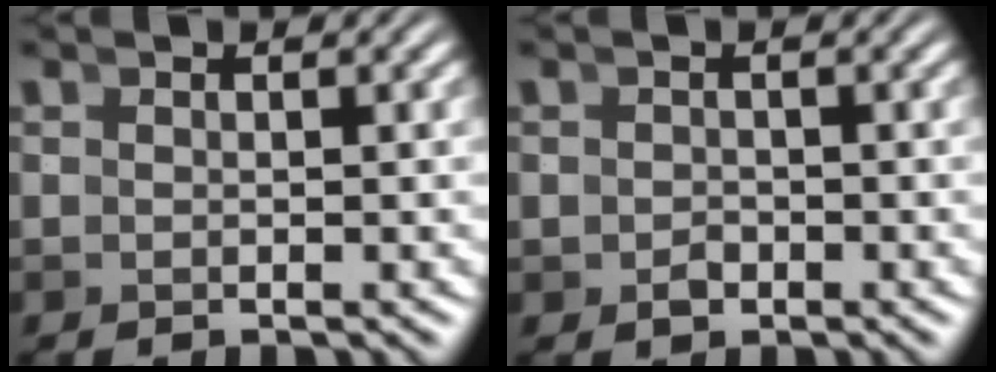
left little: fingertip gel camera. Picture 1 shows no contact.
{"total": 0.6, "force": [-0.4, 0.3, 0.2], "torque": [0.008, -0.002, -0.003]}